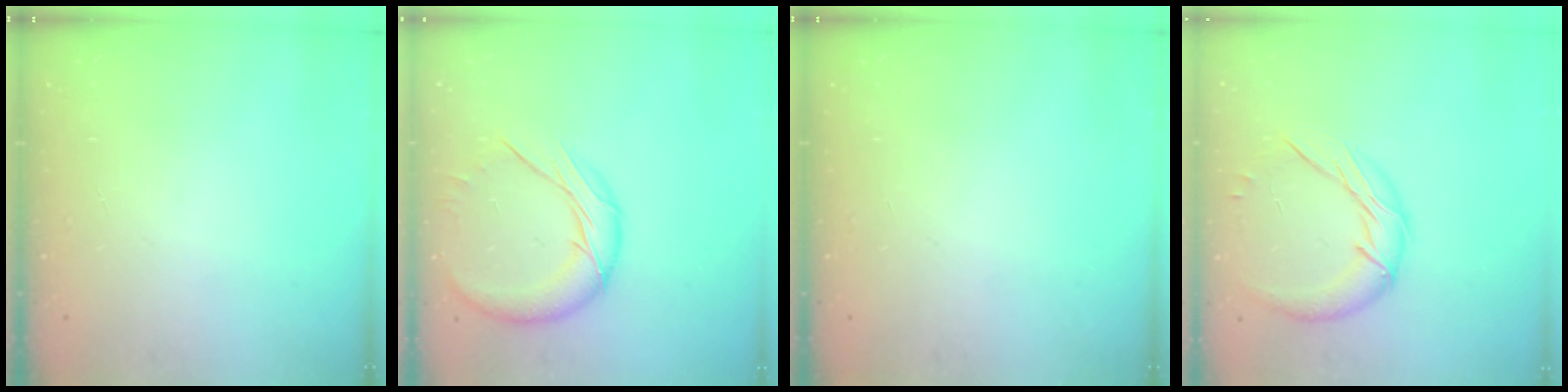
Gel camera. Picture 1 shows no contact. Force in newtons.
{"total": 13.3, "press": 13.2, "slide": 1.0}
{"total": 0.0}
{"total": 11.5, "press": 11.5, "slide": 0.8}